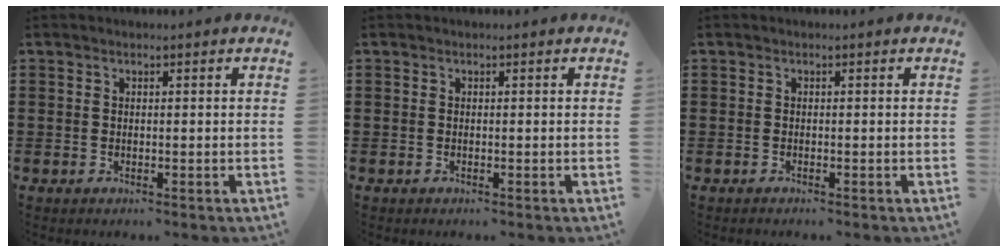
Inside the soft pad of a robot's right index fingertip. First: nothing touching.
{"total": 0.0}
{"total": 0.0}